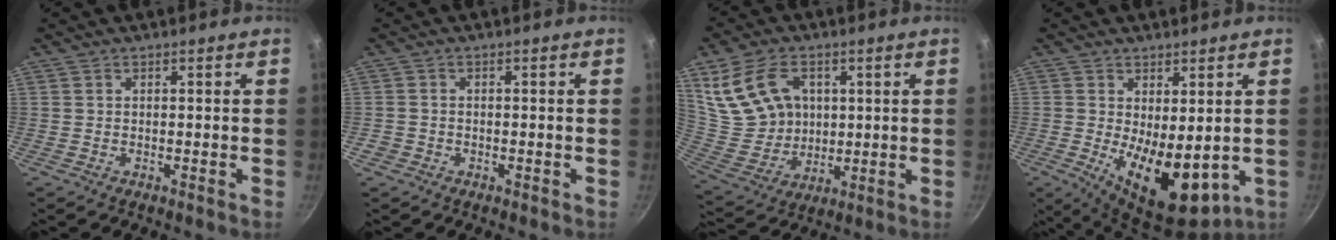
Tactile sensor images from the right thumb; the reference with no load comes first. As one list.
[{"total": 1.5, "force": [-0.8, 1.2, 0.4], "torque": [-0.011, 0.005, -0.014]}, {"total": 15.8, "force": [5.0, 11.5, 9.7], "torque": [-0.165, -0.025, 0.114]}, {"total": 13.1, "force": [-0.8, 6.7, 11.2], "torque": [-0.150, -0.027, 0.006]}]